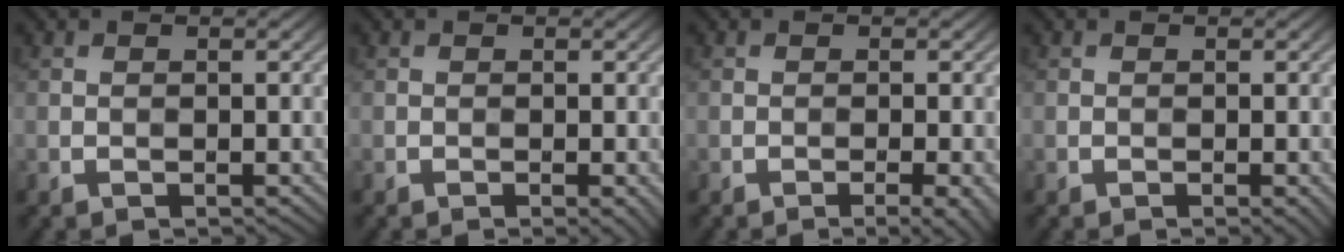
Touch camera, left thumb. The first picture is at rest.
{"total": 1.0, "force": [-0.4, 0.1, 0.9], "torque": [-0.014, -0.004, -0.008]}
{"total": 2.7, "force": [-1.3, 0.4, 2.3], "torque": [-0.031, 0.004, -0.023]}
{"total": 0.7, "force": [-0.2, 0.1, 0.6], "torque": [-0.011, -0.003, -0.006]}